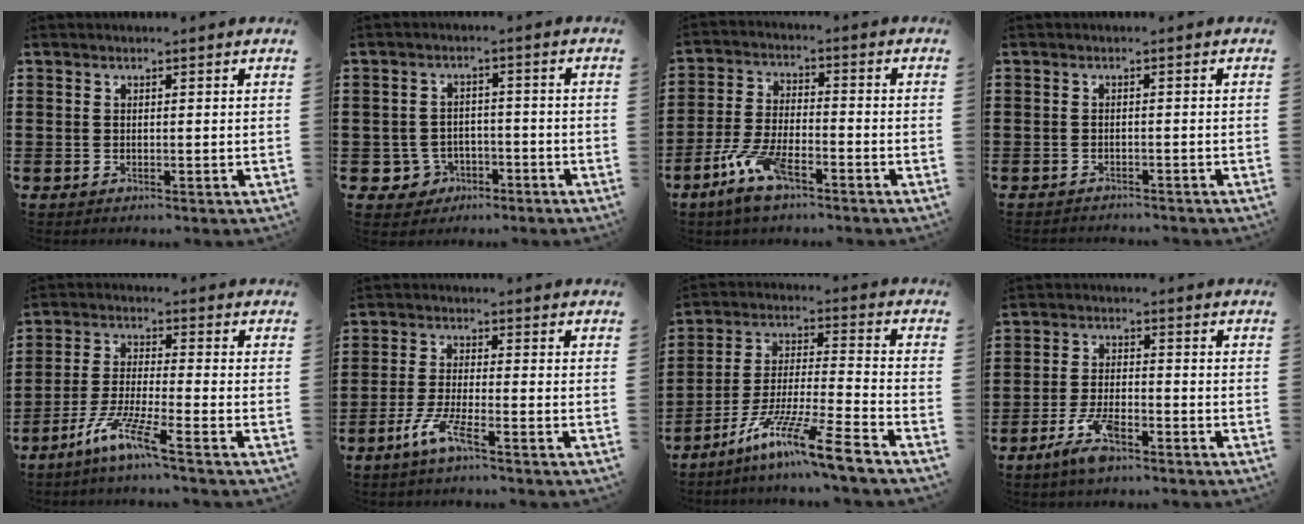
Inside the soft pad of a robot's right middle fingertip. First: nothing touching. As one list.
[{"total": 3.6, "force": [-2.4, 2.6, 0.7], "torque": [-0.029, 0.004, -0.053]}, {"total": 8.2, "force": [-5.0, 2.6, 5.9], "torque": [-0.133, -0.005, -0.096]}, {"total": 1.2, "force": [-1.2, 0.1, 0.0], "torque": [-0.002, 0.003, -0.026]}, {"total": 7.3, "force": [-5.4, 0.3, 4.9], "torque": [-0.103, -0.009, -0.104]}, {"total": 5.4, "force": [-3.4, 0.5, 4.2], "torque": [-0.093, -0.010, -0.066]}, {"total": 11.5, "force": [-8.8, -0.3, 7.3], "torque": [-0.132, 0.004, -0.174]}, {"total": 6.1, "force": [-3.8, 1.9, 4.4], "torque": [-0.097, 0.001, -0.072]}]